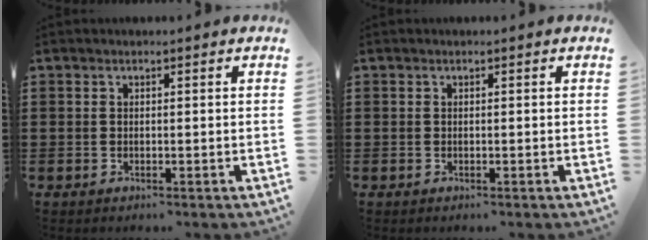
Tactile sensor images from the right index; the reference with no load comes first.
{"total": 0.0}